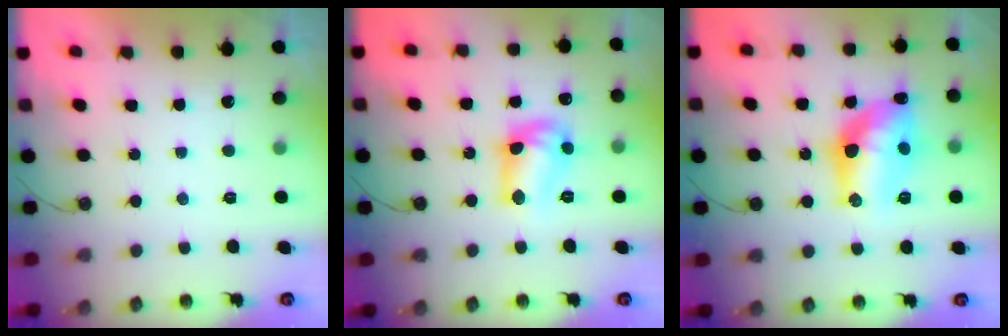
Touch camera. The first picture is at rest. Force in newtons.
{"total": 11.8, "press": 11.8, "slide": 0.7}
{"total": 14.5, "press": 14.5, "slide": 0.7}